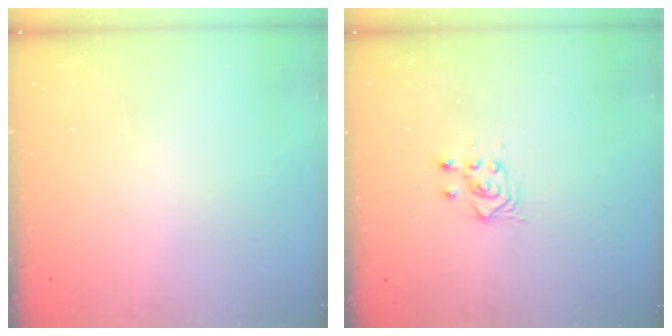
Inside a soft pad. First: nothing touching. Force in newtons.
{"total": 3.0, "press": 2.6, "slide": 1.3}